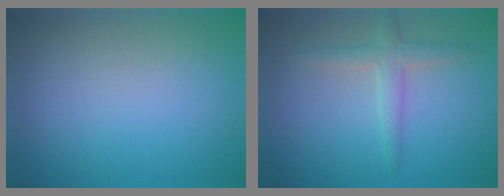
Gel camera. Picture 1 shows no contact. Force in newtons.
{"total": 2.4, "press": 2.4, "slide": 0.0}